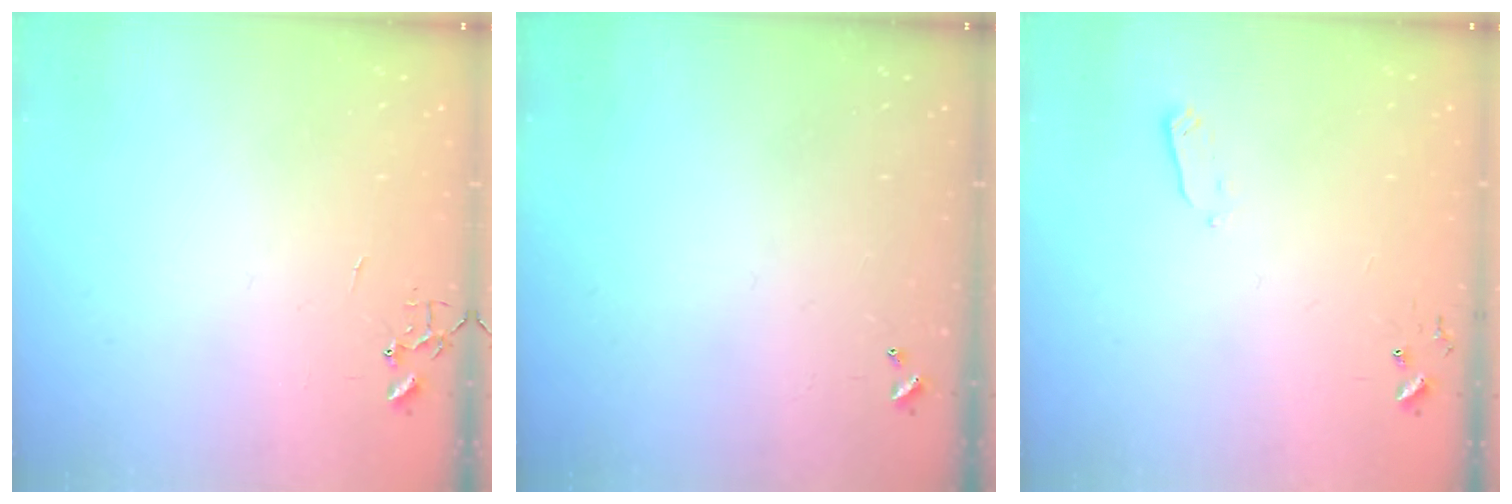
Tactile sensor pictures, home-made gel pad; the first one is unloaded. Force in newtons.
{"total": 0.0}
{"total": 2.4, "press": 2.3, "slide": 0.4}